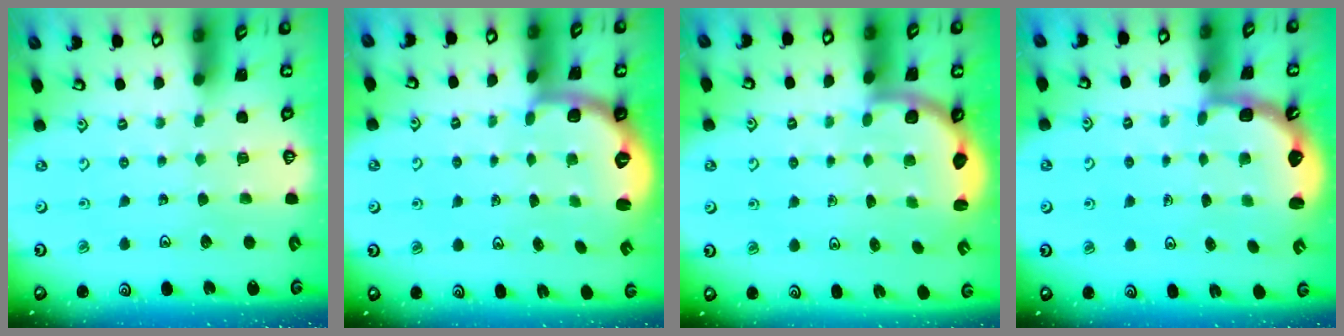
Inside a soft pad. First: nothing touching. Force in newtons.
{"total": 2.7, "press": 1.7, "slide": 2.1}
{"total": 3.4, "press": 2.9, "slide": 1.8}
{"total": 2.6, "press": 2.2, "slide": 1.4}